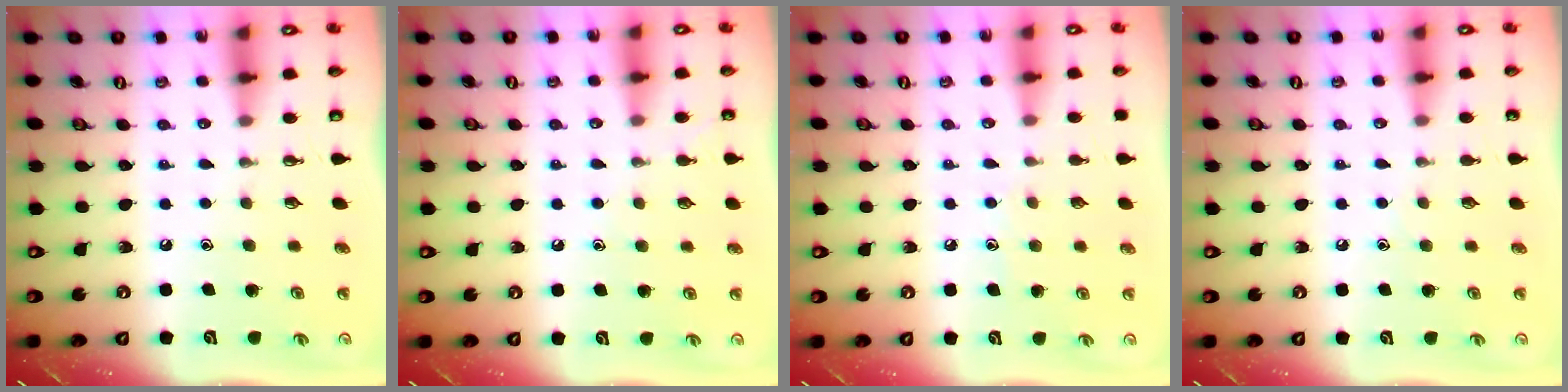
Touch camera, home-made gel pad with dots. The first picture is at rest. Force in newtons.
{"total": 3.5, "press": 3.4, "slide": 0.4}
{"total": 5.0, "press": 5.0, "slide": 0.6}
{"total": 2.9, "press": 2.9, "slide": 0.3}